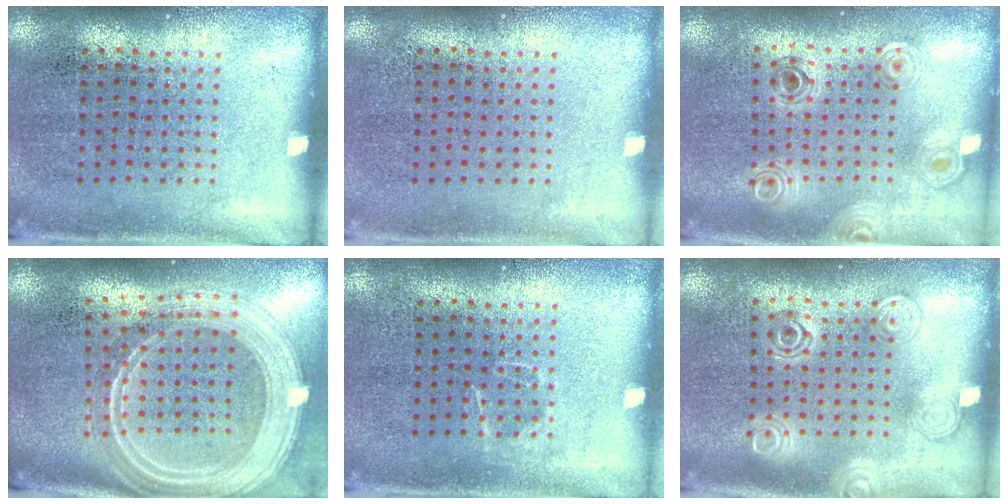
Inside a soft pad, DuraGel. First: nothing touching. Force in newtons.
{"total": 0.0}
{"total": 0.8, "press": 0.8, "slide": 0.2}
{"total": 2.9, "press": 2.4, "slide": 1.6}
{"total": 0.7, "press": 0.6, "slide": 0.3}
{"total": 1.3, "press": 1.3, "slide": 0.1}